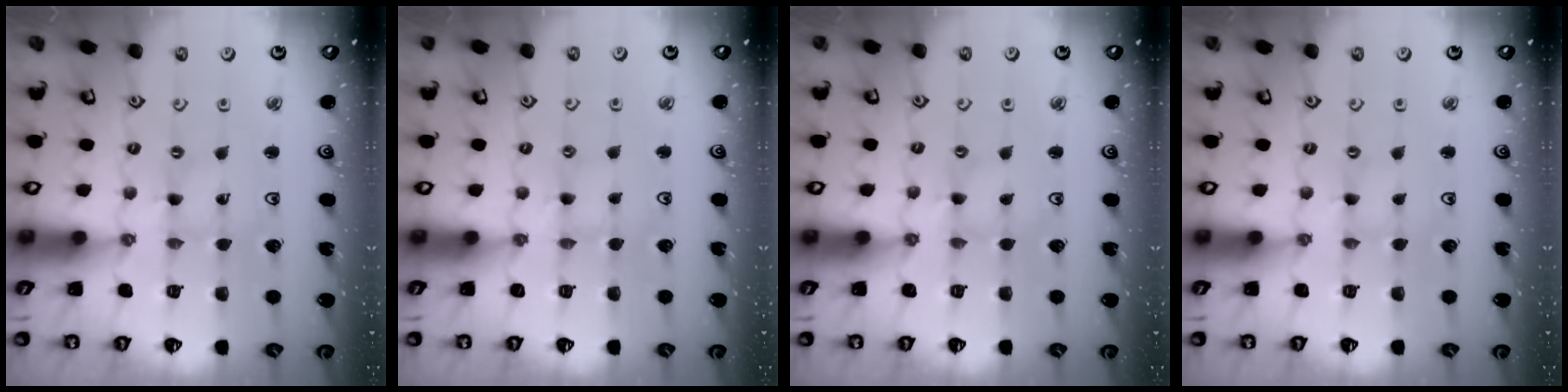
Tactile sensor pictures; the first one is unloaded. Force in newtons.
{"total": 2.8, "press": 2.8, "slide": 0.4}
{"total": 0.0}
{"total": 0.0}